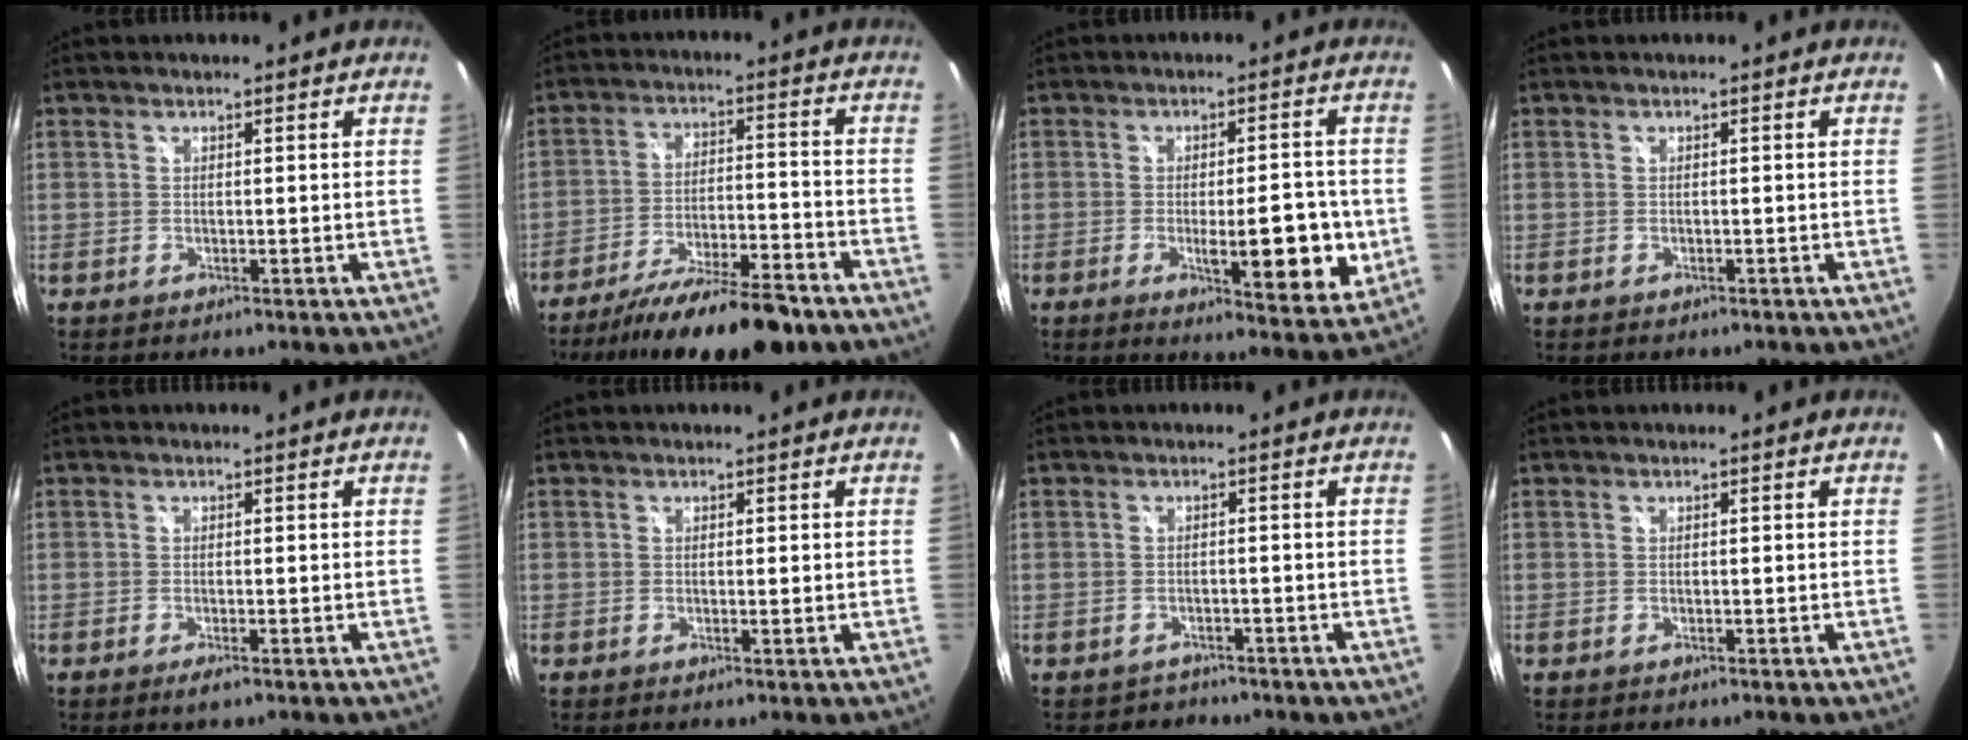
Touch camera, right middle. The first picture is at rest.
{"total": 17.7, "force": [-14.2, 3.7, 9.9], "torque": [-0.182, -0.027, -0.219]}
{"total": 11.2, "force": [-2.2, 2.8, 10.6], "torque": [-0.155, -0.021, -0.028]}
{"total": 0.8, "force": [-0.6, 0.4, 0.1], "torque": [-0.004, -0.001, -0.006]}
{"total": 1.7, "force": [-1.0, 0.3, 1.3], "torque": [-0.024, -0.008, -0.017]}
{"total": 0.5, "force": [0.2, -0.3, 0.4], "torque": [-0.006, -0.002, 0.002]}
{"total": 3.5, "force": [-2.7, 2.1, 0.3], "torque": [-0.009, -0.002, -0.034]}
{"total": 0.0}